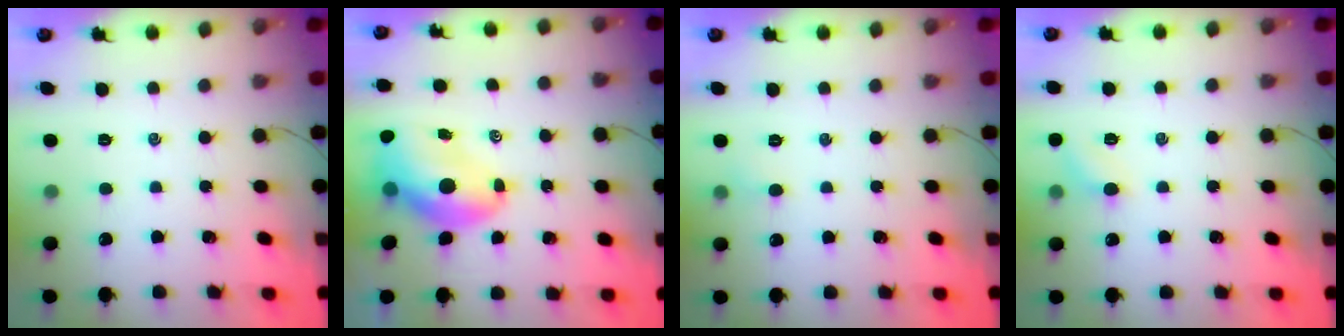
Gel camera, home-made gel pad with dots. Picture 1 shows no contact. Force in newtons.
{"total": 9.4, "press": 8.9, "slide": 3.0}
{"total": 2.8, "press": 2.6, "slide": 1.0}
{"total": 5.7, "press": 5.4, "slide": 1.8}